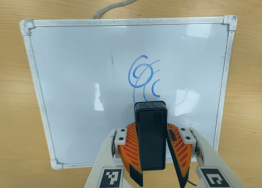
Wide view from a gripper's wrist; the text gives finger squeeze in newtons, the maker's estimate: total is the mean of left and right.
{"total": 8.2, "left": 8.7, "right": 7.6}